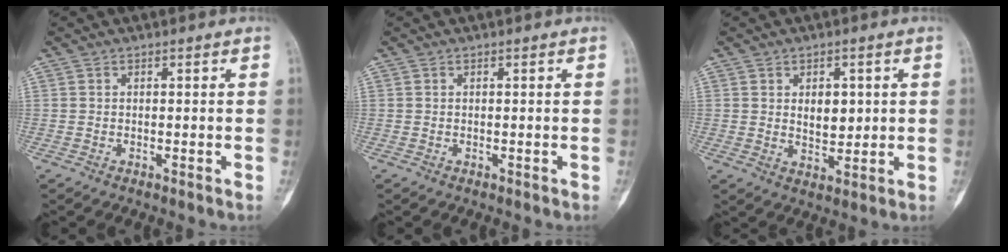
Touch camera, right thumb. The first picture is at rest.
{"total": 0.0}
{"total": 5.5, "force": [1.0, 3.7, 3.9], "torque": [-0.030, -0.009, 0.021]}